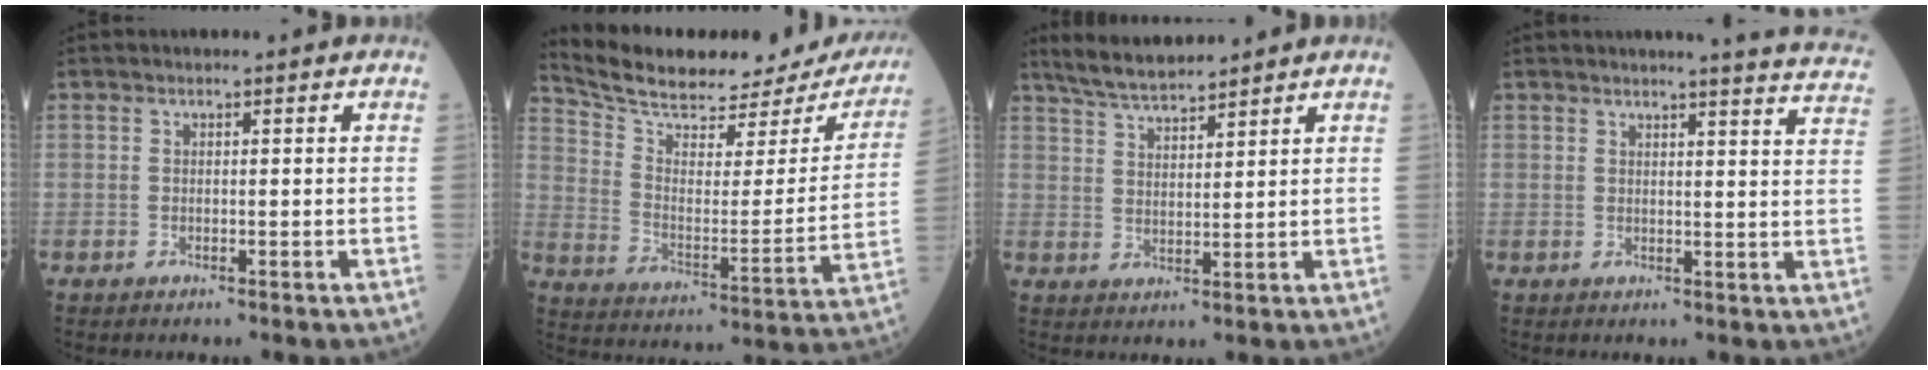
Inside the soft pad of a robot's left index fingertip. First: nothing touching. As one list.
[{"total": 25.1, "force": [22.9, 5.9, 8.4], "torque": [-0.142, -0.053, 0.306]}, {"total": 6.7, "force": [6.2, 0.6, 2.3], "torque": [-0.055, 0.014, 0.120]}, {"total": 12.6, "force": [12.0, -0.4, 3.9], "torque": [-0.036, -0.073, 0.106]}]